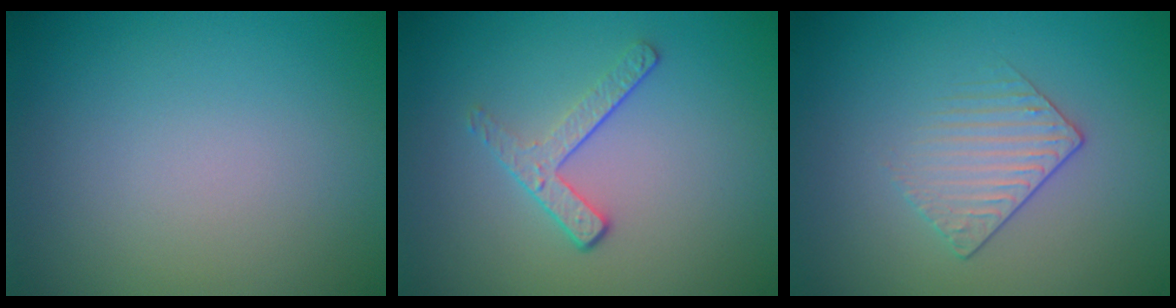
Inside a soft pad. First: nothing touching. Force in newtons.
{"total": 2.0, "press": 1.4, "slide": 1.5}
{"total": 1.5, "press": 1.0, "slide": 1.1}